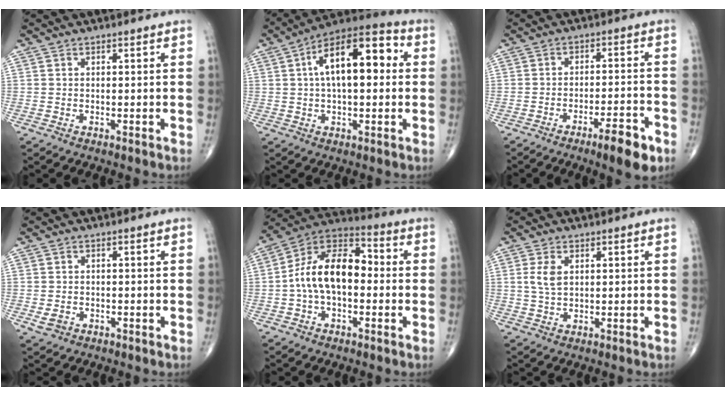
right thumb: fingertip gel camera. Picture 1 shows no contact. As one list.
[{"total": 16.4, "force": [2.9, 7.6, 14.3], "torque": [-0.209, 0.033, 0.036]}, {"total": 8.1, "force": [-4.8, 1.7, 6.2], "torque": [-0.091, 0.023, -0.070]}, {"total": 2.4, "force": [-0.9, 1.8, 1.2], "torque": [-0.021, 0.002, -0.011]}, {"total": 14.8, "force": [-0.8, 8.7, 11.9], "torque": [-0.196, 0.045, -0.029]}, {"total": 3.5, "force": [0.9, 2.4, 2.4], "torque": [-0.039, -0.003, 0.019]}]